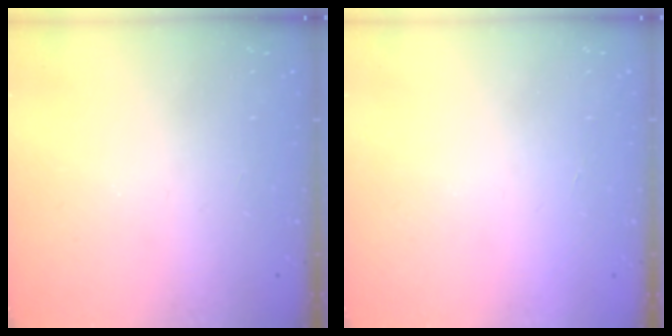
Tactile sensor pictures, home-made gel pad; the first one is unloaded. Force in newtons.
{"total": 1.6, "press": 1.5, "slide": 0.1}